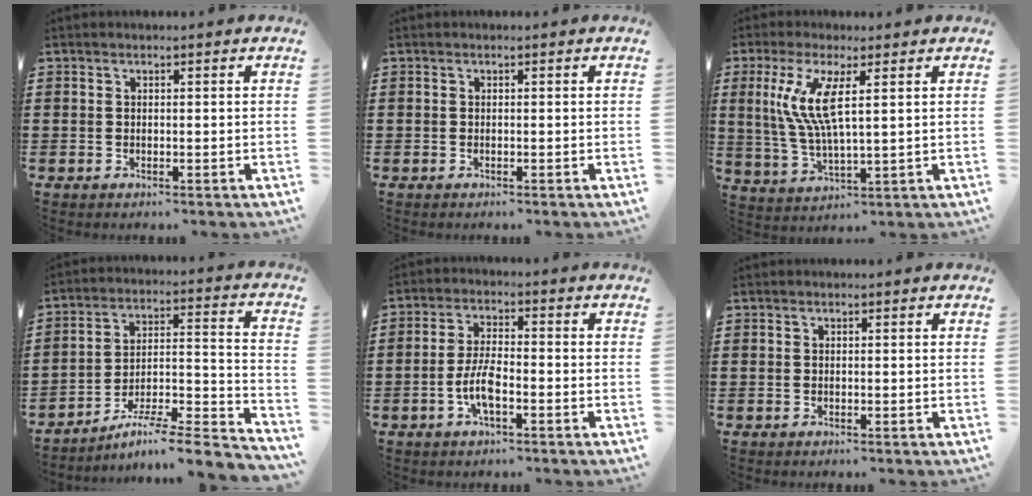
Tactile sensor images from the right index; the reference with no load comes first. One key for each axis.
{"total": 0.0}
{"total": 8.5, "fx": 2.3, "fy": 1.8, "fz": 7.9, "tx": -0.180, "ty": -0.007, "tz": 0.032}
{"total": 6.4, "fx": -5.3, "fy": 0.4, "fz": 3.5, "tx": -0.055, "ty": -0.008, "tz": -0.107}
{"total": 5.8, "fx": -2.0, "fy": 1.7, "fz": 5.1, "tx": -0.123, "ty": -0.007, "tz": -0.045}
{"total": 0.0}